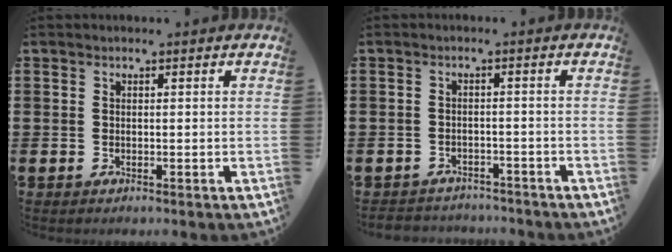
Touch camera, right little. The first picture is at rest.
{"total": 1.7, "force": [-1.7, 0.3, -0.4], "torque": [-0.001, 0.004, -0.039]}